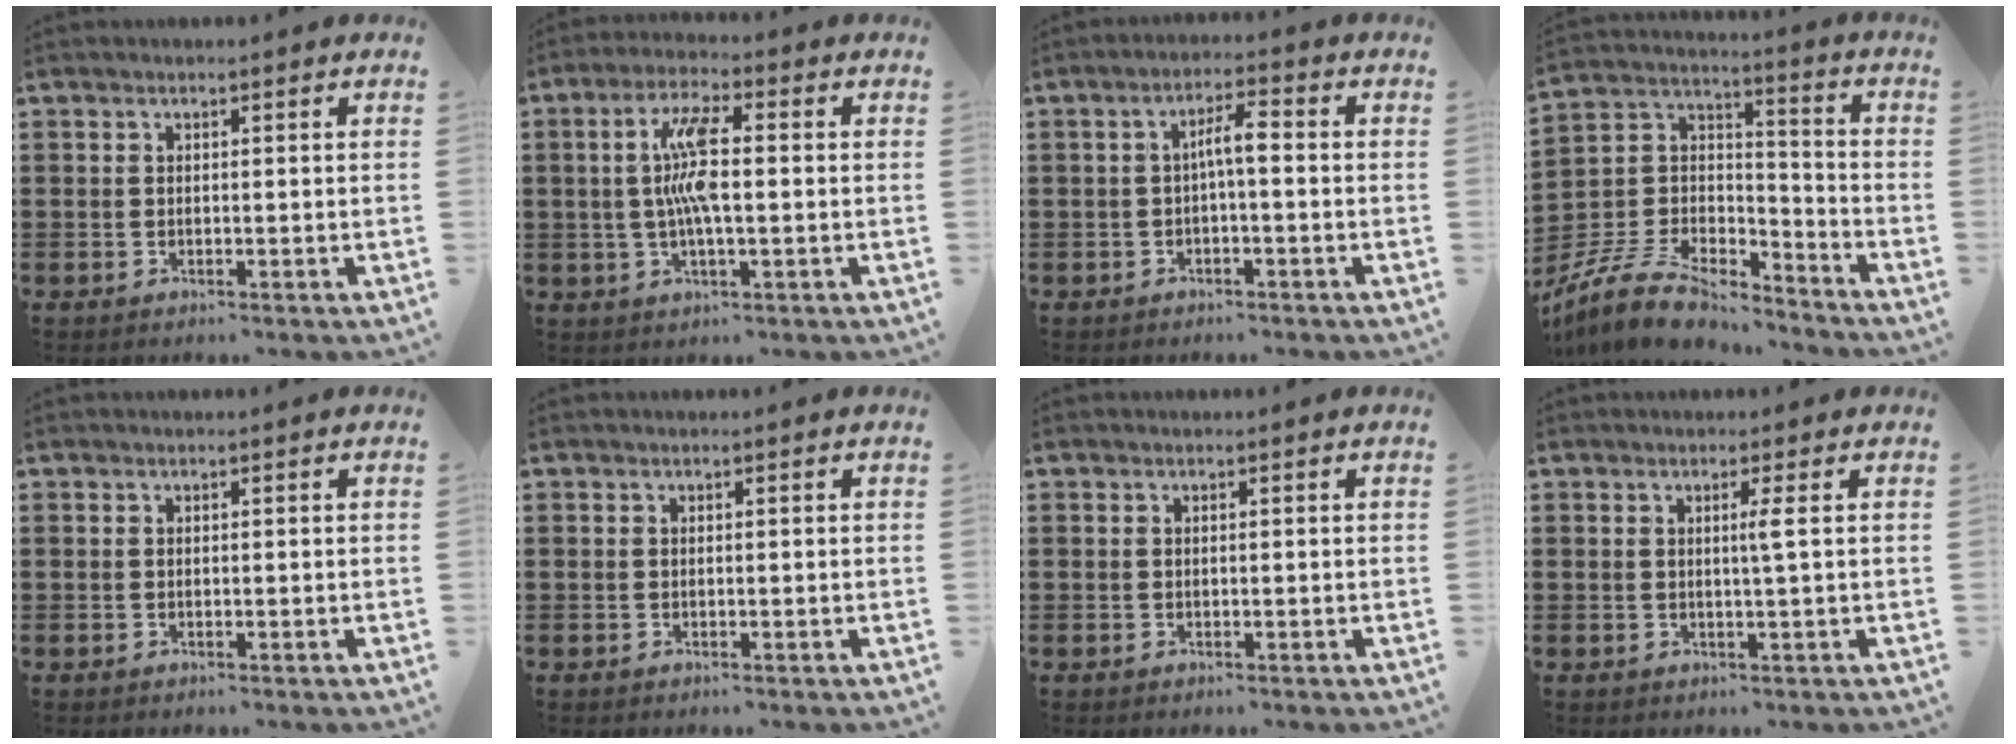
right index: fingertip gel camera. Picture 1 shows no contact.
{"total": 7.9, "force": [0.2, 2.0, 7.7], "torque": [-0.162, 0.002, -0.006]}
{"total": 3.9, "force": [-0.4, 0.8, 3.8], "torque": [-0.071, 0.009, -0.011]}
{"total": 10.2, "force": [-9.0, 2.6, 4.1], "torque": [-0.098, 0.012, -0.183]}
{"total": 0.0}
{"total": 0.0}
{"total": 0.0}
{"total": 1.8, "force": [0.3, -0.6, 1.7], "torque": [-0.031, -0.007, 0.002]}